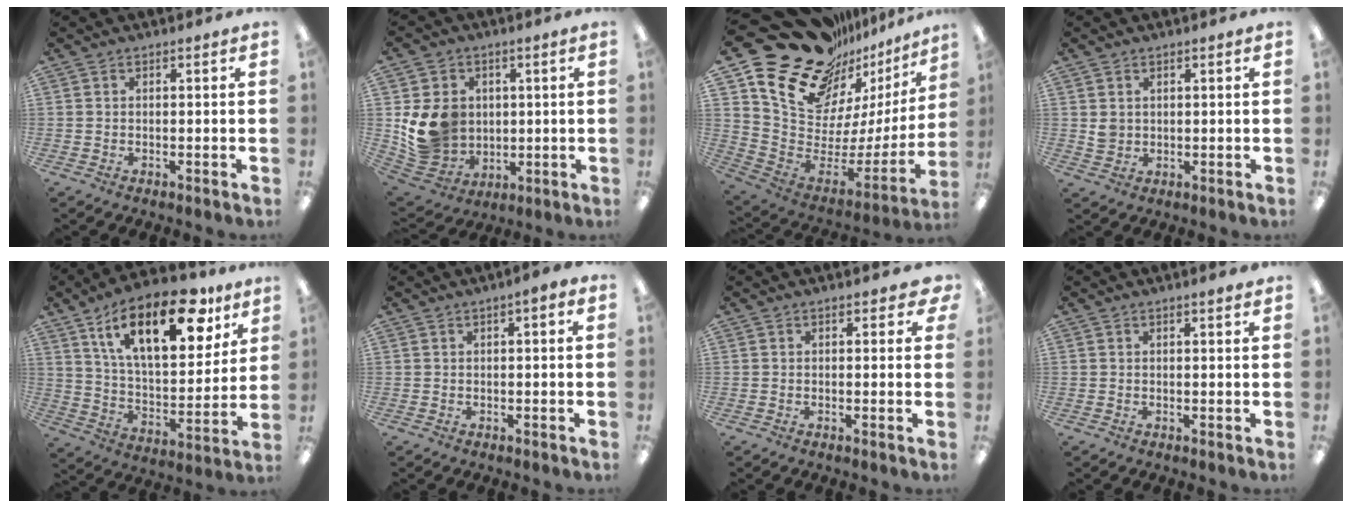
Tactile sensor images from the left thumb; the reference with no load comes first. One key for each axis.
{"total": 12.4, "fx": 1.8, "fy": 11.2, "fz": 5.1, "tx": -0.117, "ty": -0.005, "tz": 0.045}
{"total": 24.0, "fx": 18.4, "fy": 12.5, "fz": 9.0, "tx": -0.143, "ty": -0.147, "tz": 0.351}
{"total": 1.2, "fx": 0.7, "fy": 1.1, "fz": 0.0, "tx": -0.003, "ty": 0.003, "tz": 0.012}
{"total": 22.9, "fx": 12.8, "fy": 10.3, "fz": 15.9, "tx": -0.243, "ty": -0.056, "tz": 0.210}
{"total": 1.9, "fx": 0.2, "fy": 0.5, "fz": 1.8, "tx": -0.034, "ty": 0.007, "tz": 0.002}
{"total": 2.1, "fx": 0.9, "fy": 1.3, "fz": 1.3, "tx": -0.012, "ty": -0.001, "tz": 0.011}
{"total": 1.1, "fx": 0.8, "fy": 0.2, "fz": 0.8, "tx": -0.009, "ty": 0.000, "tz": 0.011}